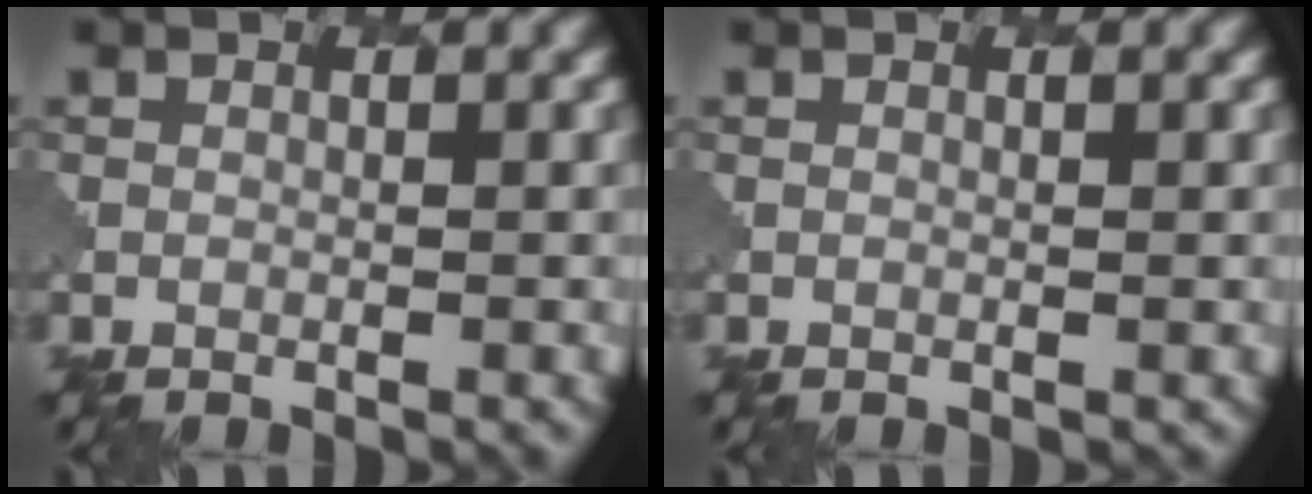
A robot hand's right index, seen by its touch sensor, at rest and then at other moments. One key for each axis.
{"total": 0.0}